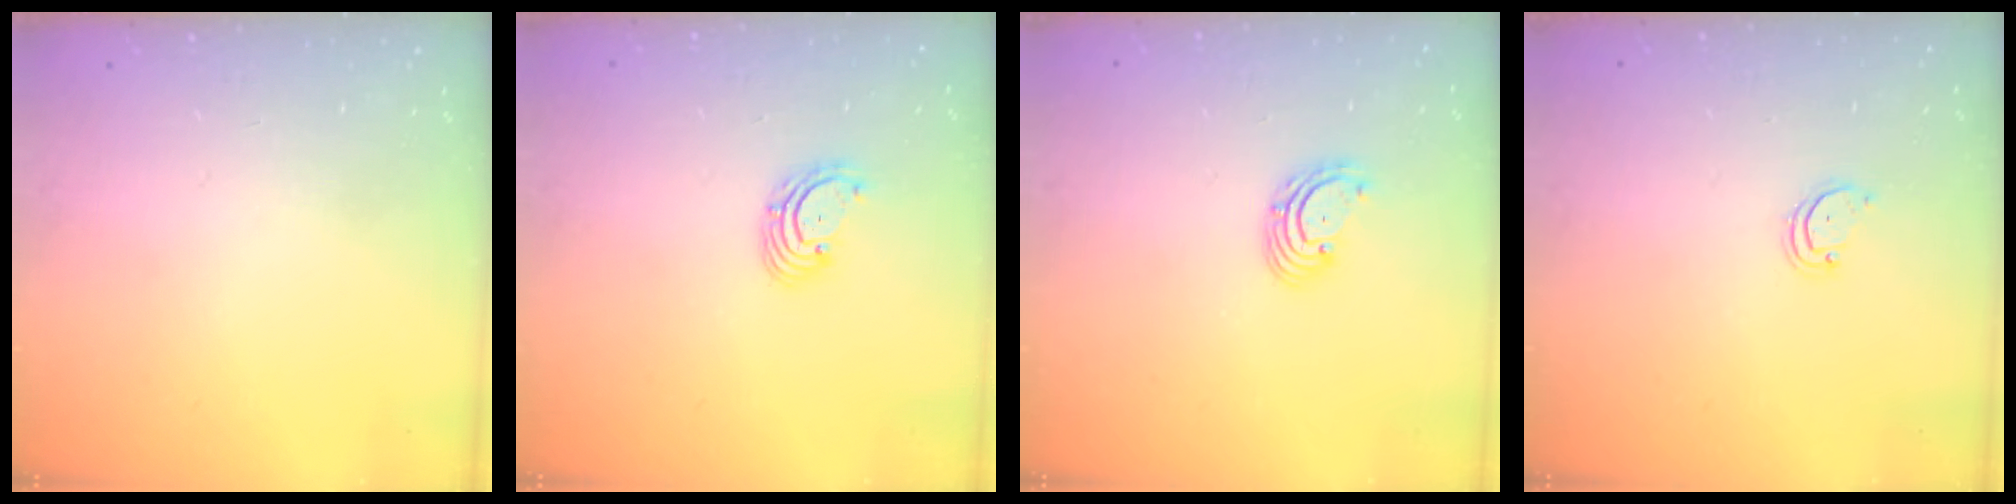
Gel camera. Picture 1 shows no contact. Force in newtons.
{"total": 2.9, "press": 2.9, "slide": 0.3}
{"total": 2.7, "press": 2.7, "slide": 0.1}
{"total": 2.6, "press": 2.6, "slide": 0.2}